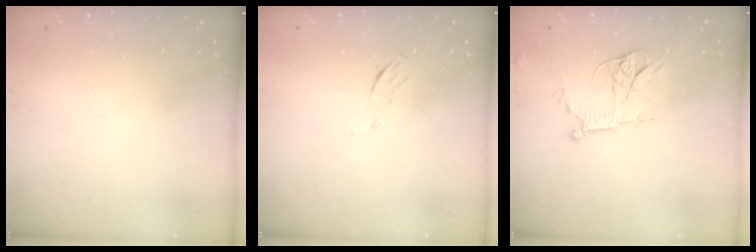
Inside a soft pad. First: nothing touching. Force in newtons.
{"total": 4.0, "press": 3.7, "slide": 1.4}
{"total": 12.2, "press": 12.1, "slide": 1.1}